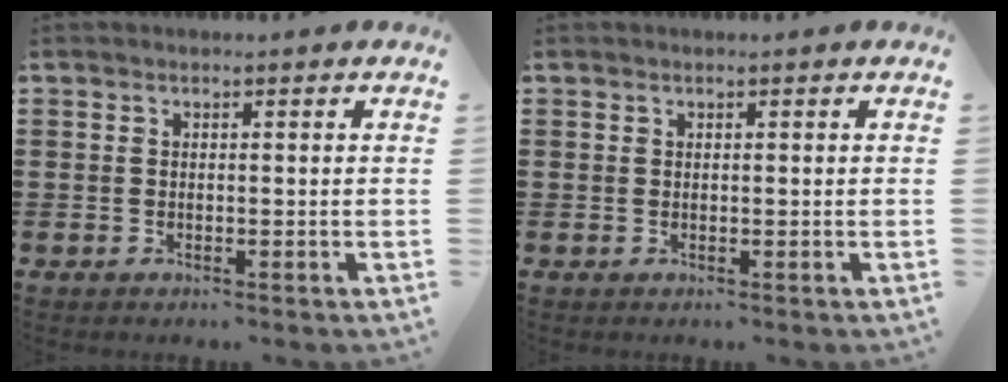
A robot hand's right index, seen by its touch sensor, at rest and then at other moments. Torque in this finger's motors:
{"motor_torque": [0.20, 0.20, 0.03, 0.01]}